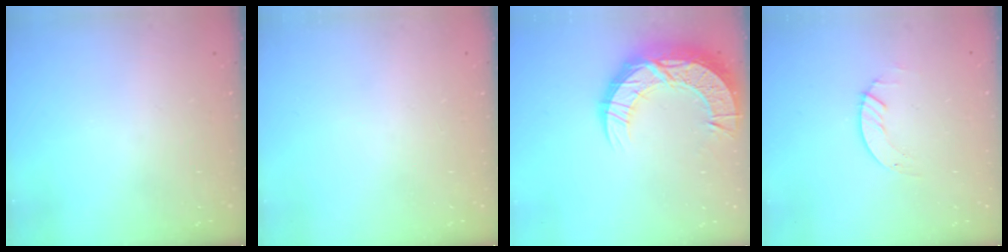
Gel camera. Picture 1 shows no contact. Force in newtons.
{"total": 0.0}
{"total": 17.6, "press": 17.6, "slide": 1.4}
{"total": 1.4, "press": 1.4, "slide": 0.2}